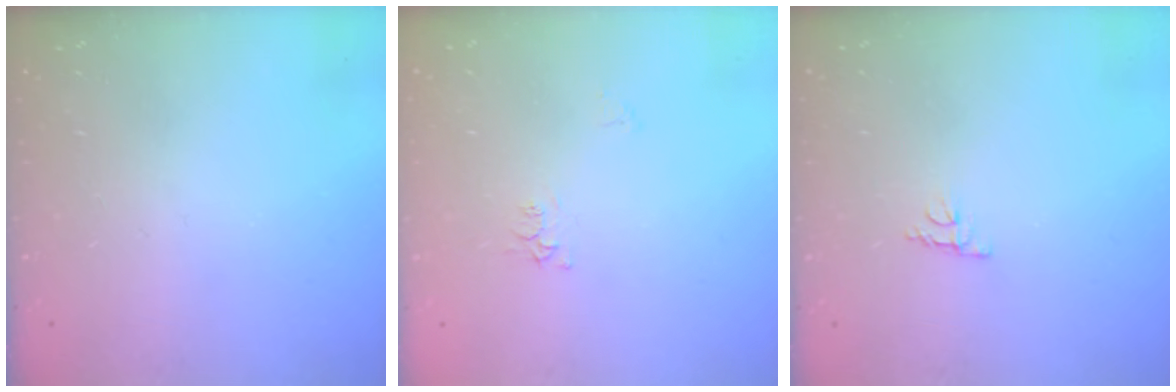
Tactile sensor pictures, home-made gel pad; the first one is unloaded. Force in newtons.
{"total": 5.0, "press": 5.0, "slide": 0.7}
{"total": 4.1, "press": 4.0, "slide": 0.7}